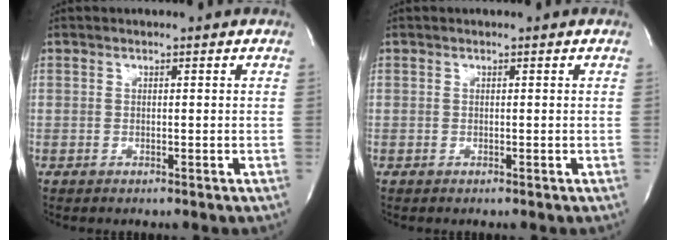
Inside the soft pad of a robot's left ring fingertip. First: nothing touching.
{"total": 0.0}